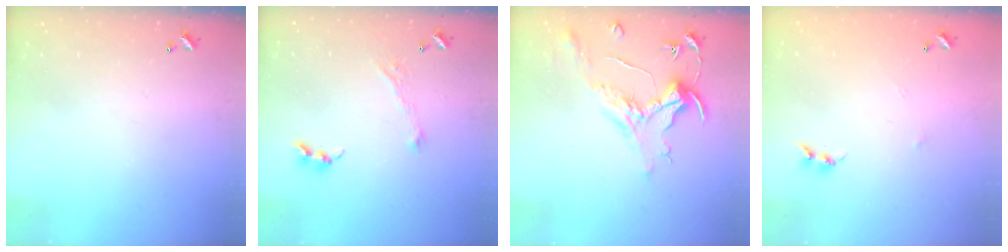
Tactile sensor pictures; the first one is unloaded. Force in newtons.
{"total": 2.9, "press": 2.8, "slide": 0.4}
{"total": 1.6, "press": 1.4, "slide": 0.7}
{"total": 5.8, "press": 5.8, "slide": 0.7}